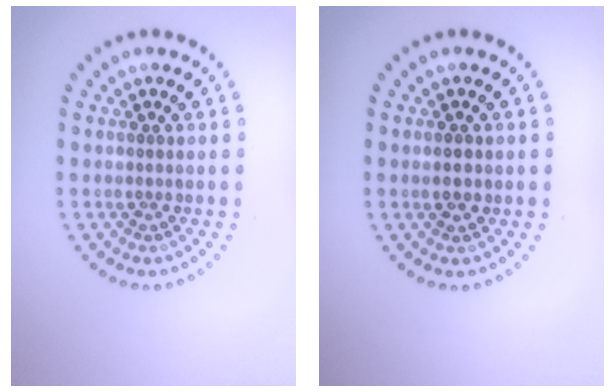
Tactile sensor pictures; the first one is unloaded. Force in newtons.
{"total": 2.0, "press": 2.0, "slide": 0.2}